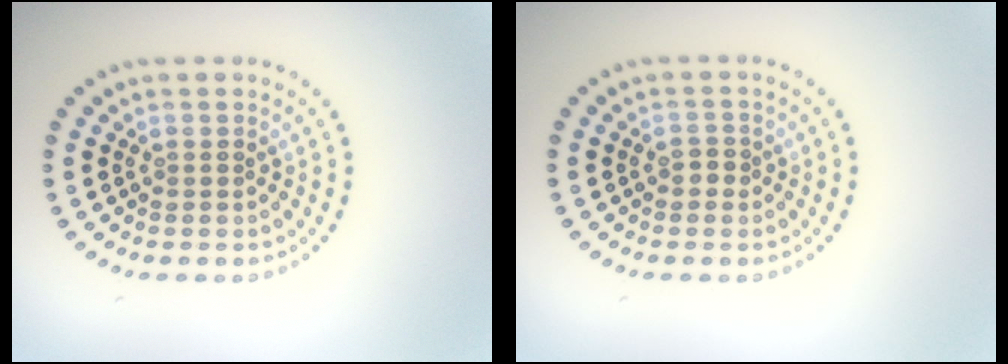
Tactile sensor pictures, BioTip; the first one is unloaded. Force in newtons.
{"total": 1.0, "press": 1.0, "slide": 0.3}